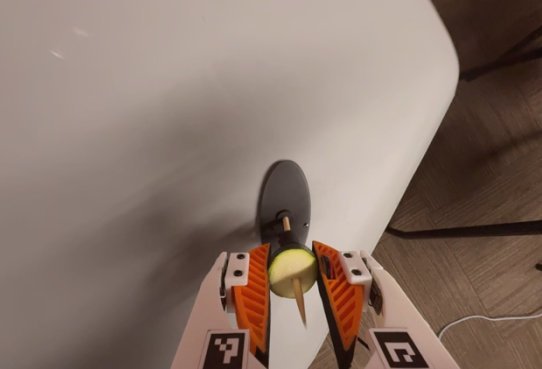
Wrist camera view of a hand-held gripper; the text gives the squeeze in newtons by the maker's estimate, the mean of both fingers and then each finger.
{"total": 10.4, "left": 11.4, "right": 9.5}